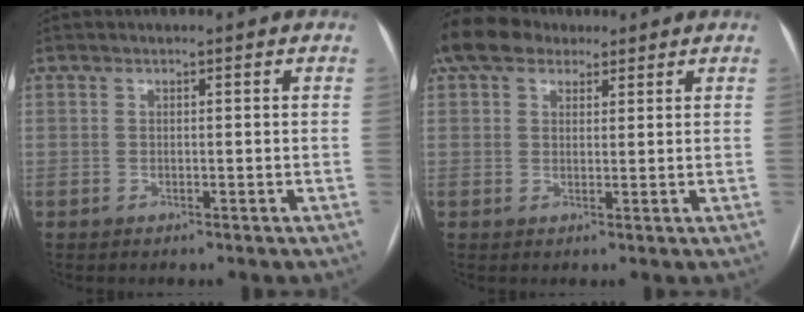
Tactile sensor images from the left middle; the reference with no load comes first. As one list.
[{"total": 8.0, "force": [5.9, 4.3, 3.3], "torque": [-0.066, 0.041, 0.110]}]